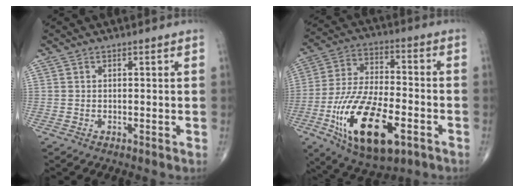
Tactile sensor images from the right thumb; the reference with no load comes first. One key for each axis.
{"total": 21.2, "fx": -8.1, "fy": 9.6, "fz": 17.1, "tx": -0.314, "ty": 0.020, "tz": -0.129}